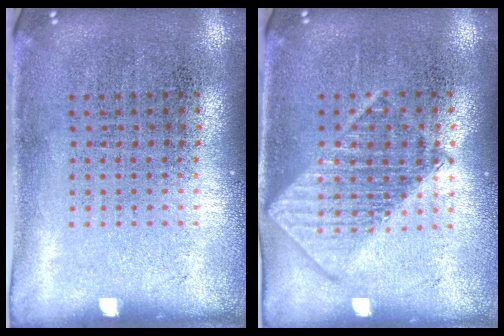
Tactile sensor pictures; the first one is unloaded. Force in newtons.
{"total": 1.4, "press": 1.4, "slide": 0.2}